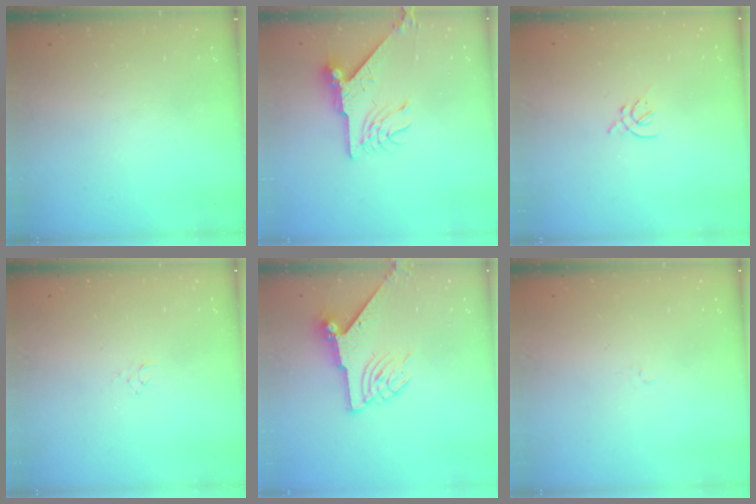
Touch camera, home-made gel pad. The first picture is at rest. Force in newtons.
{"total": 9.9, "press": 9.8, "slide": 1.1}
{"total": 2.0, "press": 1.9, "slide": 0.5}
{"total": 2.9, "press": 2.9, "slide": 0.3}
{"total": 8.6, "press": 8.6, "slide": 0.6}
{"total": 1.2, "press": 1.2, "slide": 0.4}